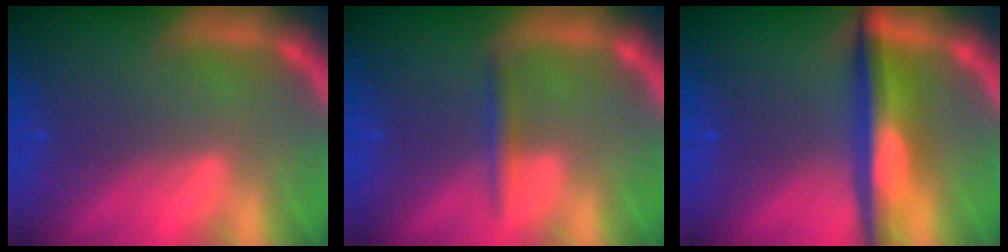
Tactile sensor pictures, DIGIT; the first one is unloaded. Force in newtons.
{"total": 1.4}
{"total": 6.0}